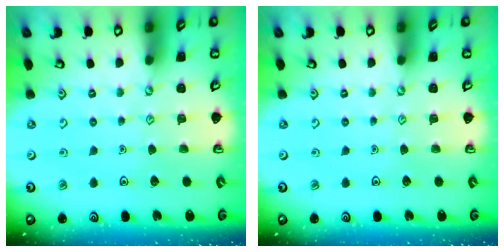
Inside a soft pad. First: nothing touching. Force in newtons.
{"total": 0.0}